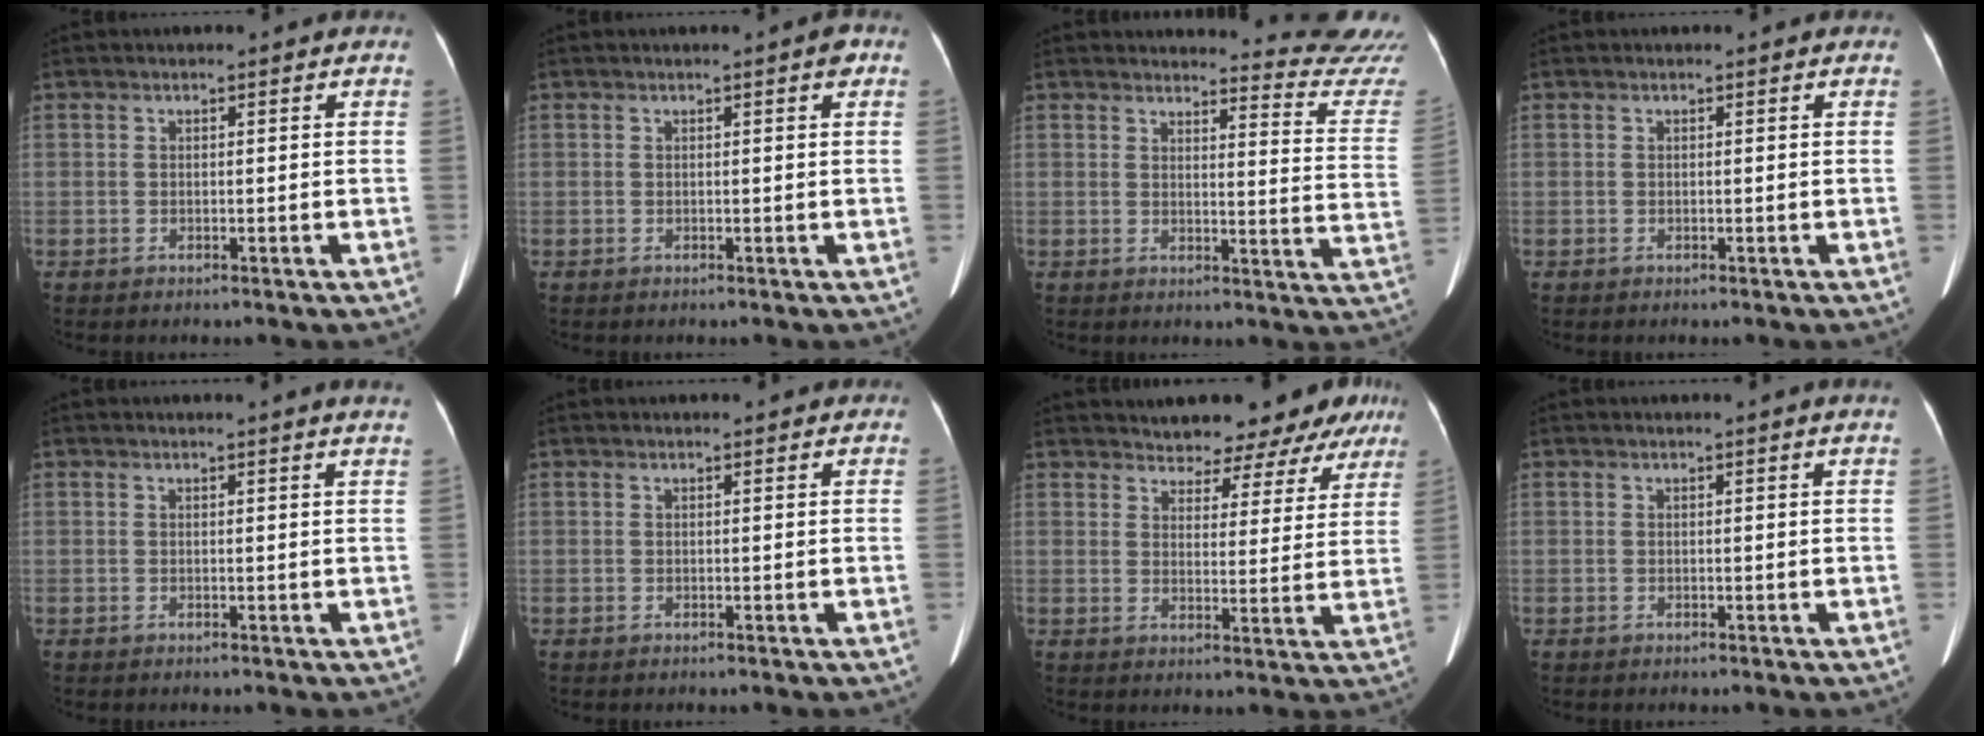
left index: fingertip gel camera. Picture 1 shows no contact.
{"total": 0.9, "force": [0.1, 0.1, 0.9], "torque": [-0.009, -0.016, -0.005]}
{"total": 13.6, "force": [13.6, -1.2, 0.6], "torque": [0.012, -0.160, 0.120]}
{"total": 0.0}
{"total": 3.8, "force": [3.4, -0.7, 1.5], "torque": [-0.015, -0.019, 0.018]}
{"total": 3.6, "force": [3.3, 0.8, 1.3], "torque": [-0.012, 0.004, 0.031]}
{"total": 13.2, "force": [12.0, 4.3, 3.5], "torque": [-0.006, -0.022, 0.127]}
{"total": 1.5, "force": [1.2, -0.6, 0.5], "torque": [-0.011, -0.018, 0.009]}